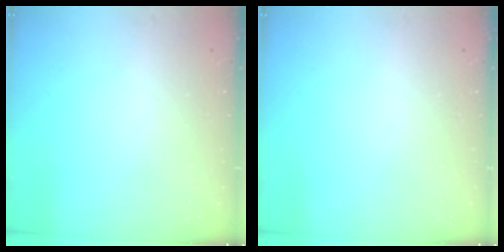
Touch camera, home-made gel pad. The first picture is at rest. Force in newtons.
{"total": 0.0}